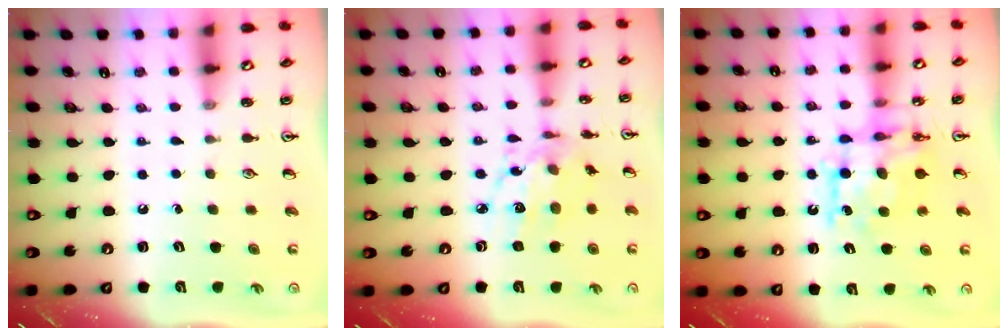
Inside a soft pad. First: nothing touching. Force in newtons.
{"total": 10.9, "press": 10.8, "slide": 0.7}
{"total": 9.6, "press": 9.6, "slide": 0.5}